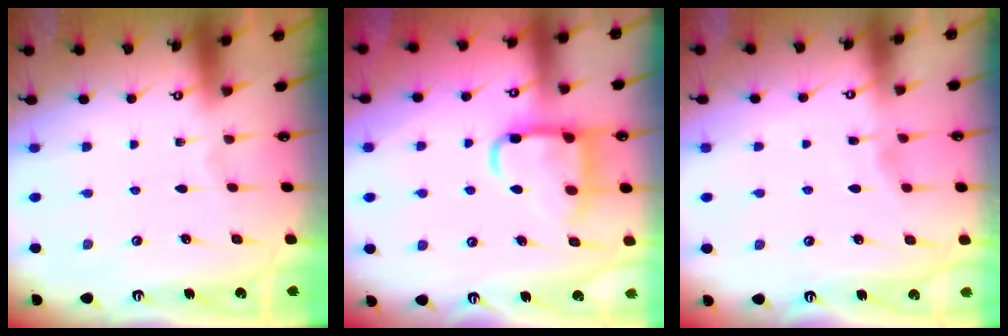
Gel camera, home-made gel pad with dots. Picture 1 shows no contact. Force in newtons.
{"total": 13.6, "press": 13.5, "slide": 1.5}
{"total": 2.6, "press": 2.5, "slide": 0.4}